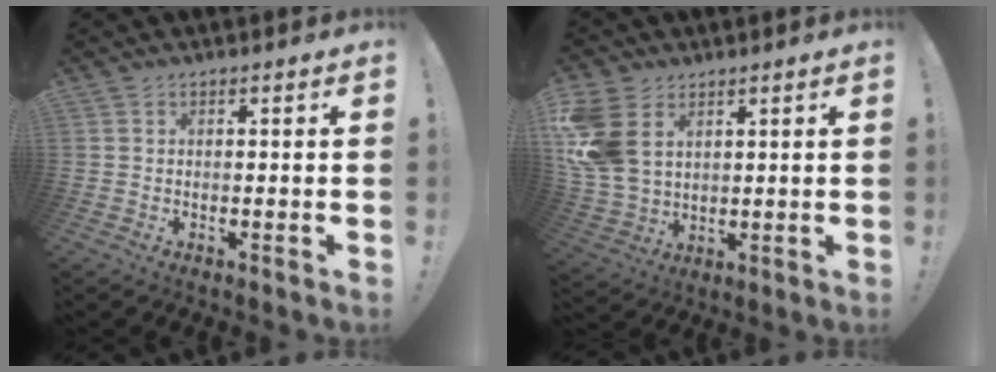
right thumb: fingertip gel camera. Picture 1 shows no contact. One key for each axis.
{"total": 13.5, "fx": 4.1, "fy": 9.9, "fz": 8.2, "tx": -0.165, "ty": -0.015, "tz": 0.084}